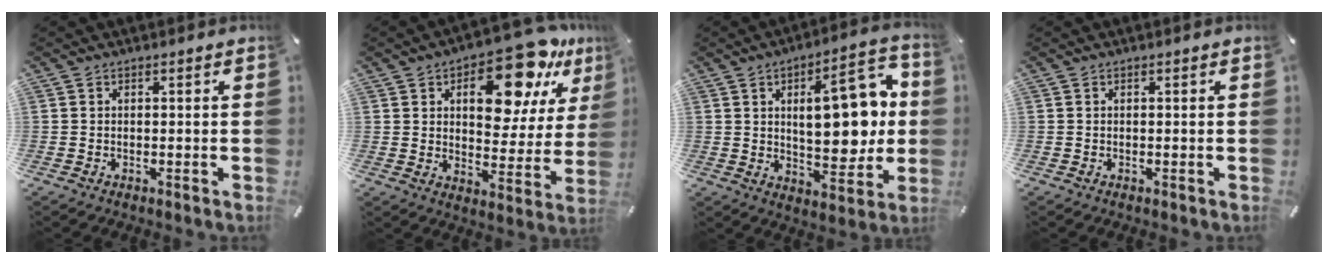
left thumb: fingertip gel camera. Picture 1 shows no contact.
{"total": 17.9, "force": [10.6, 8.6, 11.6], "torque": [-0.148, -0.059, 0.172]}
{"total": 20.2, "force": [3.3, 10.1, 17.2], "torque": [-0.224, -0.006, 0.047]}
{"total": 0.0}